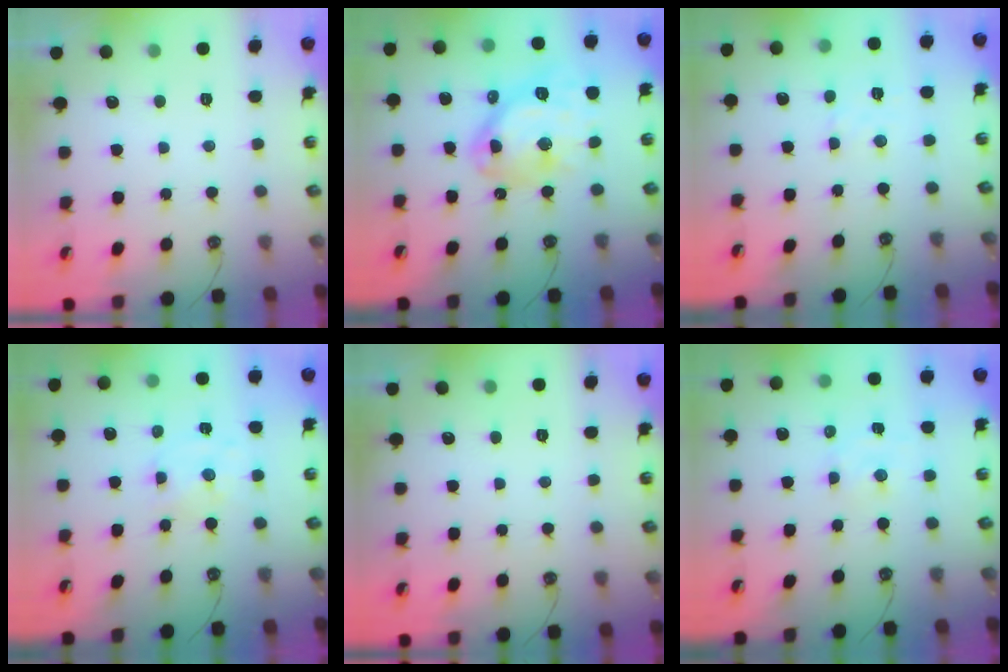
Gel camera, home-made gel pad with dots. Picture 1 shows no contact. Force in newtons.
{"total": 16.1, "press": 16.0, "slide": 1.6}
{"total": 2.0, "press": 1.9, "slide": 0.6}
{"total": 2.4, "press": 2.3, "slide": 0.5}
{"total": 0.0}
{"total": 1.6, "press": 1.6, "slide": 0.2}